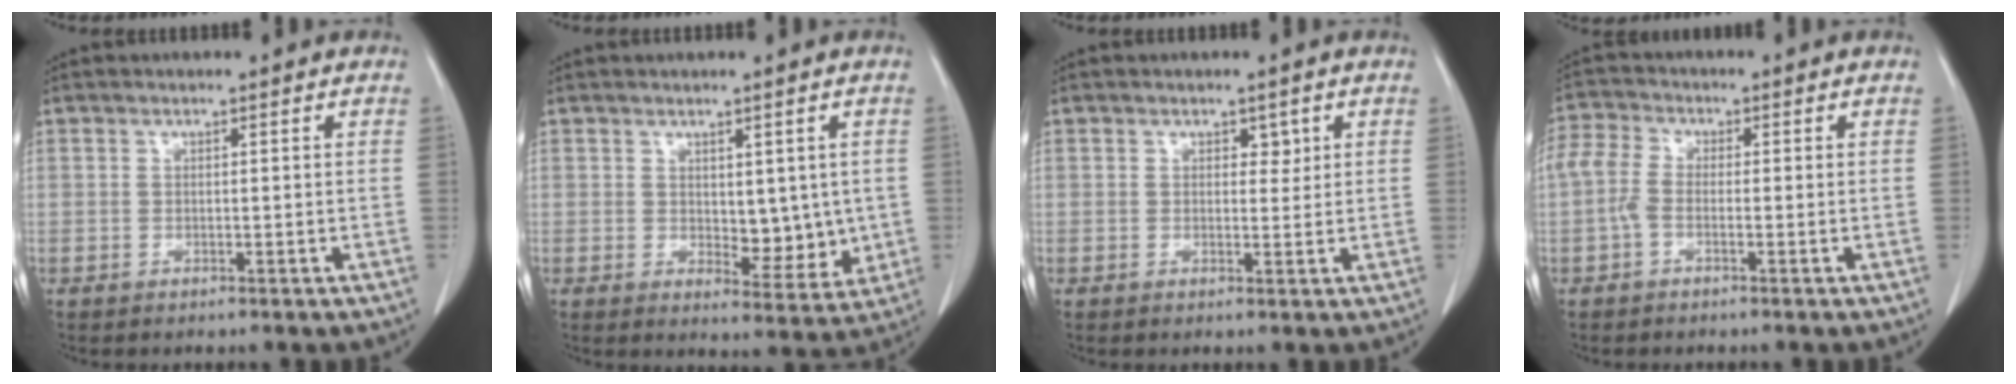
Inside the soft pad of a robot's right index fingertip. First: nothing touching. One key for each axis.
{"total": 6.4, "fx": 0.3, "fy": 3.4, "fz": 5.4, "tx": -0.055, "ty": -0.011, "tz": 0.017}
{"total": 1.6, "fx": 0.8, "fy": 1.1, "fz": 0.9, "tx": -0.006, "ty": -0.003, "tz": 0.010}
{"total": 4.1, "fx": -0.9, "fy": 2.3, "fz": 3.3, "tx": -0.088, "ty": 0.018, "tz": -0.027}